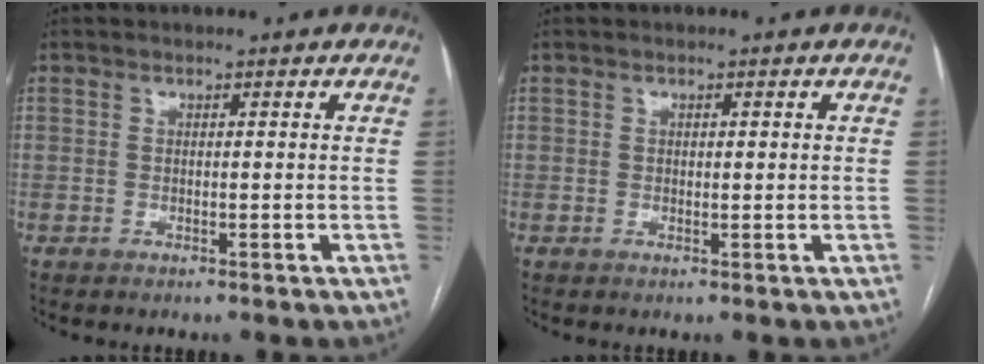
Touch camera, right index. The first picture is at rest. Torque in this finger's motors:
{"motor_torque": [0.03, 0.06, -0.05, 0.00]}